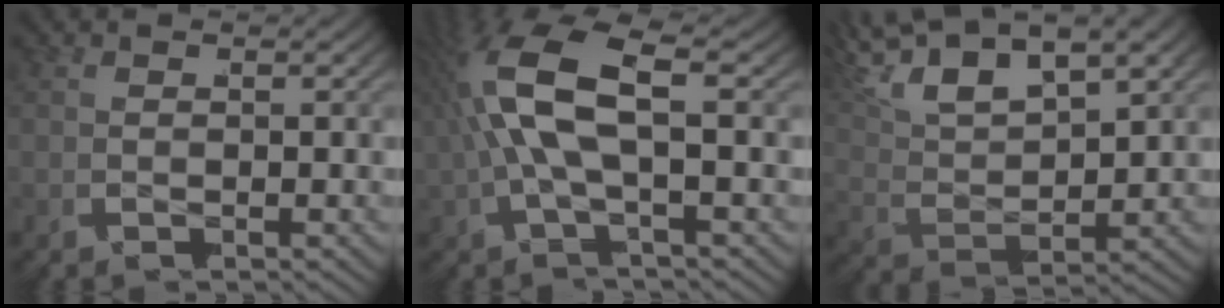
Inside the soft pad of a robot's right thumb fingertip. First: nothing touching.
{"total": 8.3, "force": [0.2, 3.2, 7.6], "torque": [-0.189, 0.004, 0.003]}
{"total": 6.9, "force": [3.1, 4.1, 4.6], "torque": [-0.122, 0.011, 0.045]}